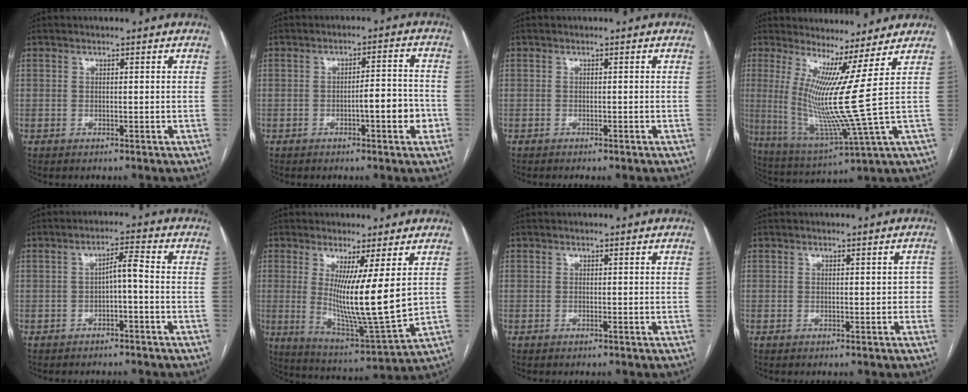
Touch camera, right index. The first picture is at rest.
{"total": 5.5, "force": [-1.9, 1.1, 5.0], "torque": [-0.065, 0.013, -0.025]}
{"total": 1.0, "force": [-0.8, 0.0, 0.6], "torque": [-0.011, -0.003, -0.010]}
{"total": 10.6, "force": [3.6, -3.9, 9.2], "torque": [-0.184, -0.055, 0.073]}
{"total": 3.2, "force": [-1.0, 0.4, 3.0], "torque": [-0.051, 0.012, -0.015]}
{"total": 12.6, "force": [2.1, -0.1, 12.4], "torque": [-0.225, -0.047, 0.039]}
{"total": 0.0}
{"total": 1.6, "force": [0.0, 1.1, 1.2], "torque": [-0.003, 0.014, -0.002]}